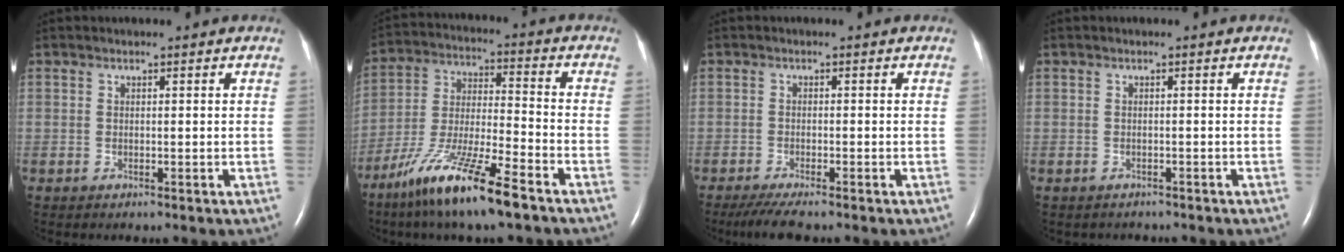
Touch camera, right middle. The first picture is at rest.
{"total": 15.3, "force": [-10.2, 1.2, 11.4], "torque": [-0.239, -0.034, -0.191]}
{"total": 4.6, "force": [-3.7, 0.3, 2.8], "torque": [-0.052, -0.012, -0.061]}
{"total": 1.6, "force": [-1.4, 0.8, 0.1], "torque": [-0.009, -0.001, -0.017]}